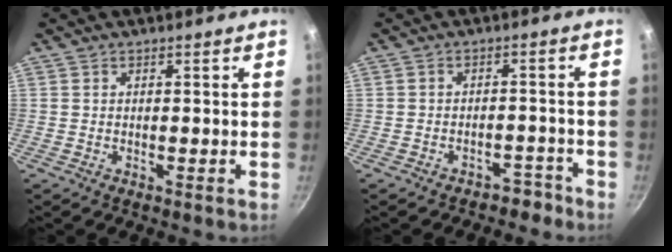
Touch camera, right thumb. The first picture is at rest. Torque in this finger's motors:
{"motor_torque": [-0.16, -0.02, -0.17, -0.04, 0.03]}